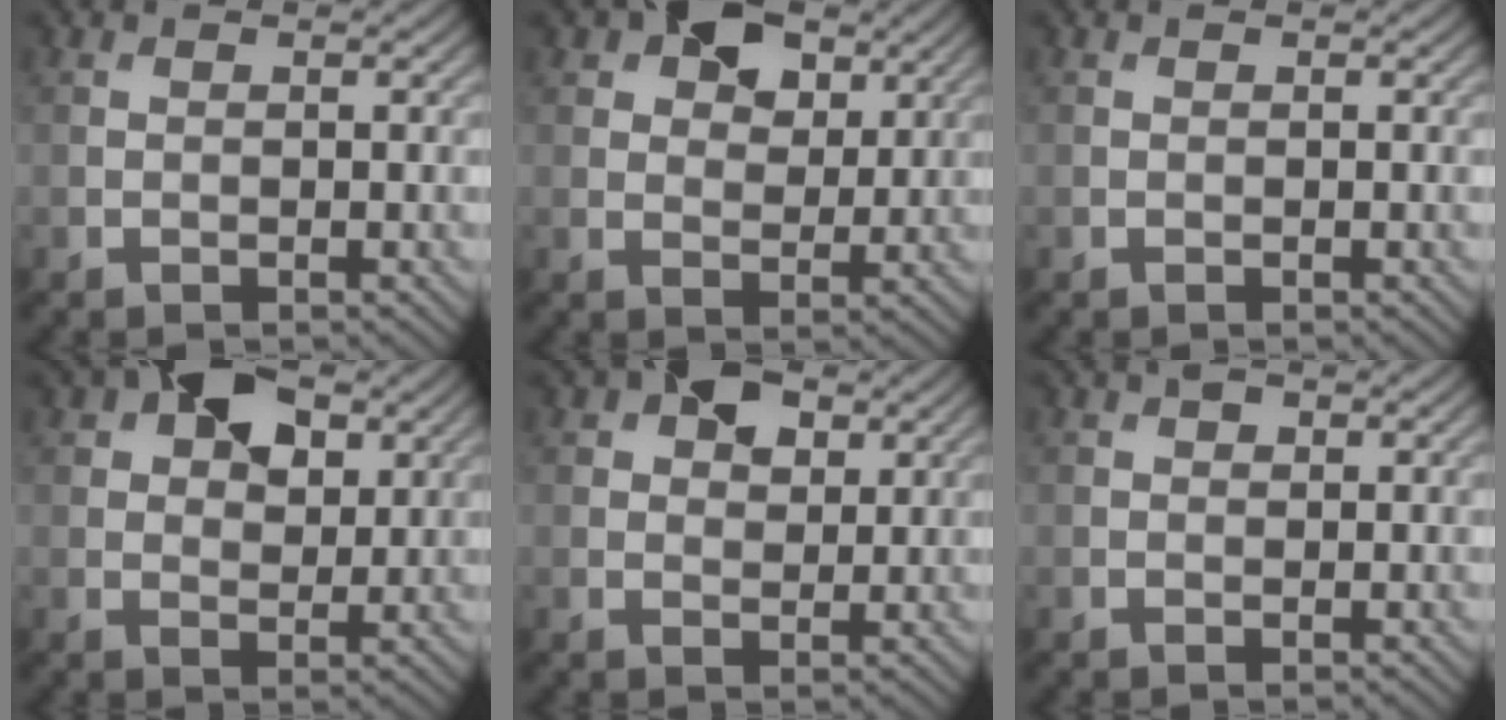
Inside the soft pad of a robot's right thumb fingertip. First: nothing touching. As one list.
[{"total": 7.5, "force": [4.0, 4.6, 4.4], "torque": [-0.078, 0.004, 0.064]}, {"total": 0.0}, {"total": 9.1, "force": [4.3, 5.4, 5.9], "torque": [-0.103, 0.012, 0.067]}, {"total": 5.8, "force": [3.0, 3.6, 3.5], "torque": [-0.053, 0.005, 0.046]}, {"total": 1.1, "force": [0.6, 0.7, 0.6], "torque": [-0.009, 0.001, 0.010]}]